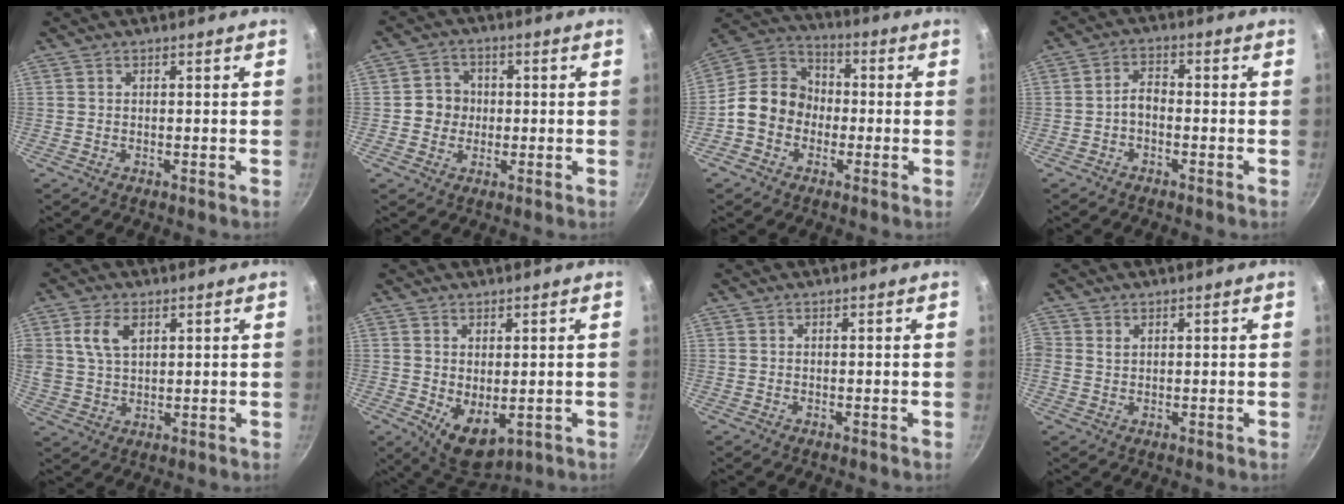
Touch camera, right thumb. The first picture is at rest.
{"total": 4.9, "force": [-0.2, 4.6, 1.5], "torque": [0.008, 0.008, -0.011]}
{"total": 11.5, "force": [-2.3, 9.8, 5.7], "torque": [-0.062, 0.043, -0.065]}
{"total": 3.1, "force": [-1.3, 1.8, 2.2], "torque": [-0.035, 0.024, -0.029]}
{"total": 7.0, "force": [2.8, 4.2, 4.9], "torque": [-0.088, -0.004, 0.053]}
{"total": 7.0, "force": [0.0, 4.2, 5.7], "torque": [-0.068, -0.020, 0.017]}
{"total": 0.0}
{"total": 1.5, "force": [0.5, 1.2, 0.7], "torque": [-0.013, -0.001, 0.009]}